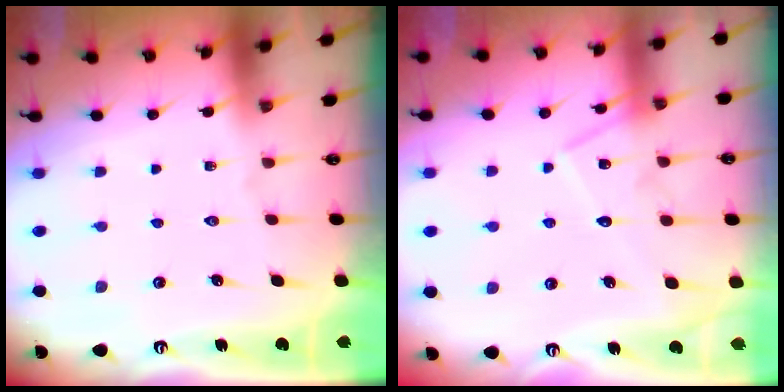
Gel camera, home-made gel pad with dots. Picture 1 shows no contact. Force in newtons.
{"total": 12.3, "press": 12.3, "slide": 1.0}